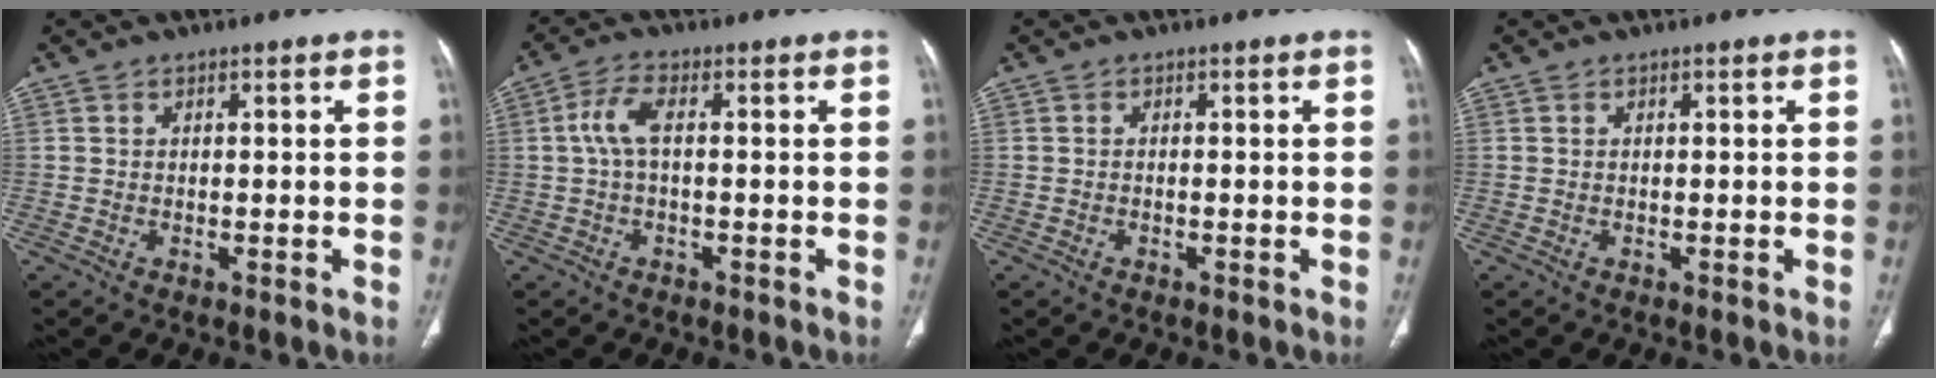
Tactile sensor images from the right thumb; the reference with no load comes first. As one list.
[{"total": 4.4, "force": [0.2, 1.6, 4.1], "torque": [-0.100, 0.011, 0.000]}, {"total": 0.0}, {"total": 0.0}]